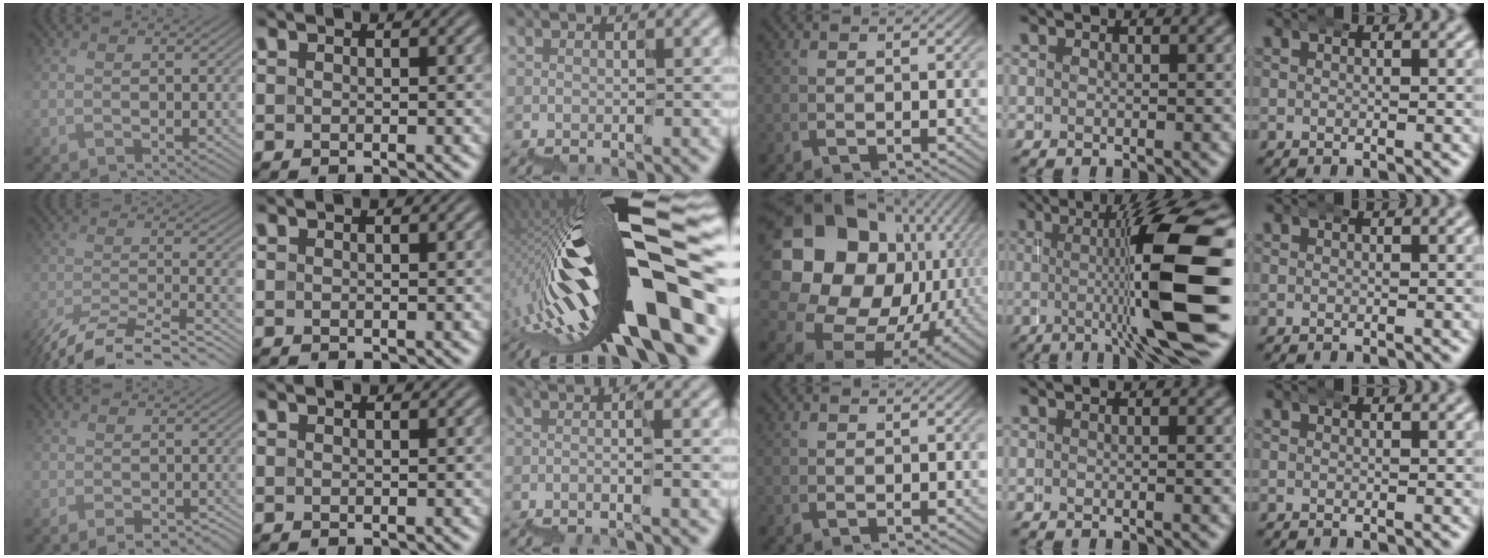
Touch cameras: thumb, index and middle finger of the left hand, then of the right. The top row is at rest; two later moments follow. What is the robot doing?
{"motion": "wrap", "object": "belt"}